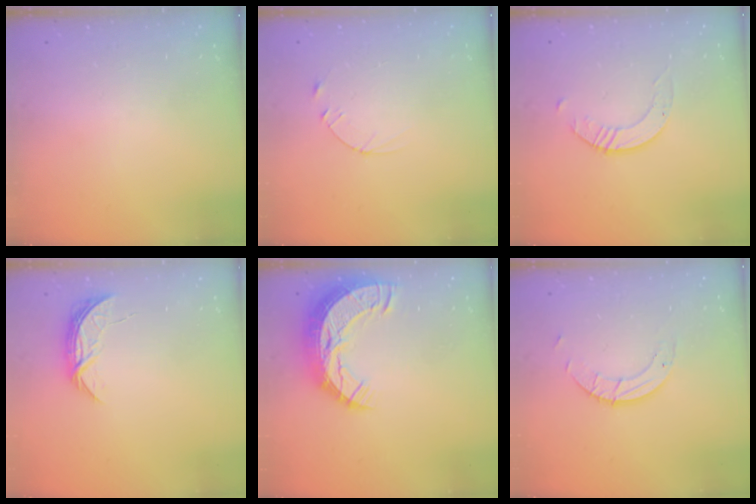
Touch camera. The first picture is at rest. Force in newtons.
{"total": 2.4, "press": 2.3, "slide": 0.2}
{"total": 1.7, "press": 1.7, "slide": 0.2}
{"total": 5.4, "press": 5.4, "slide": 0.5}
{"total": 13.5, "press": 13.4, "slide": 1.2}
{"total": 4.3, "press": 4.3, "slide": 0.3}